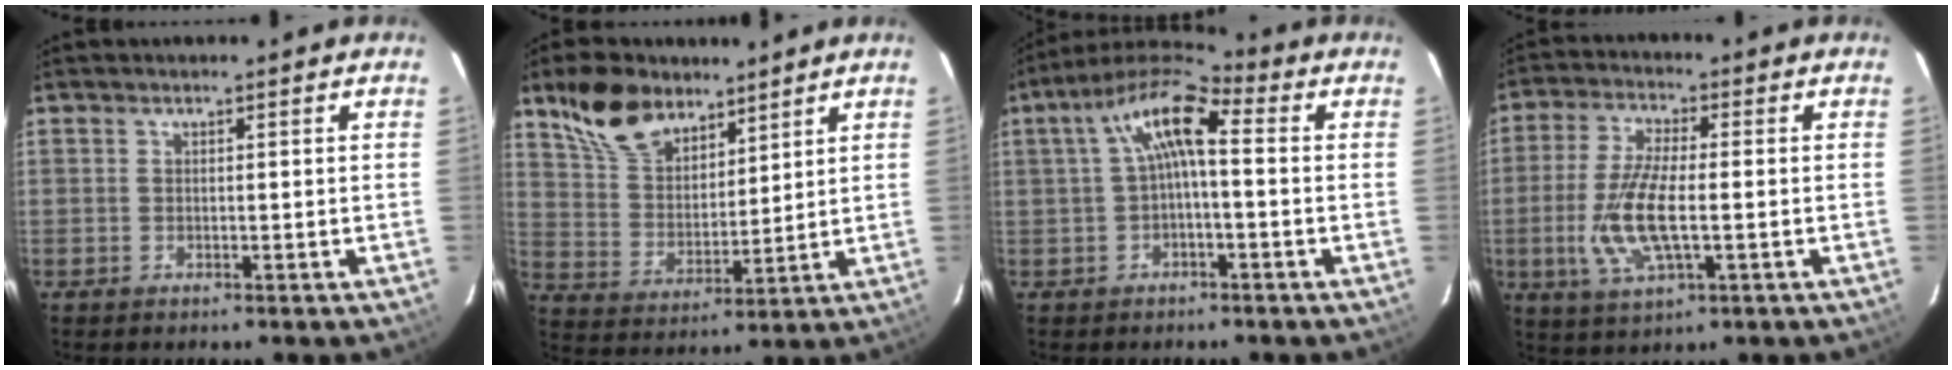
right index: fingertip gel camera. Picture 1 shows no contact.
{"total": 13.5, "force": [9.4, 7.4, 6.2], "torque": [-0.128, 0.032, 0.184]}
{"total": 9.4, "force": [1.0, 3.1, 8.8], "torque": [-0.174, 0.031, 0.015]}
{"total": 11.2, "force": [-2.0, 3.7, 10.4], "torque": [-0.217, -0.008, -0.038]}